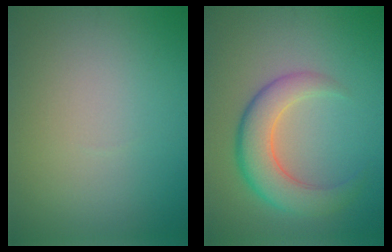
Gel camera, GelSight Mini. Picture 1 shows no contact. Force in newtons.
{"total": 5.5, "press": 5.5, "slide": 0.5}